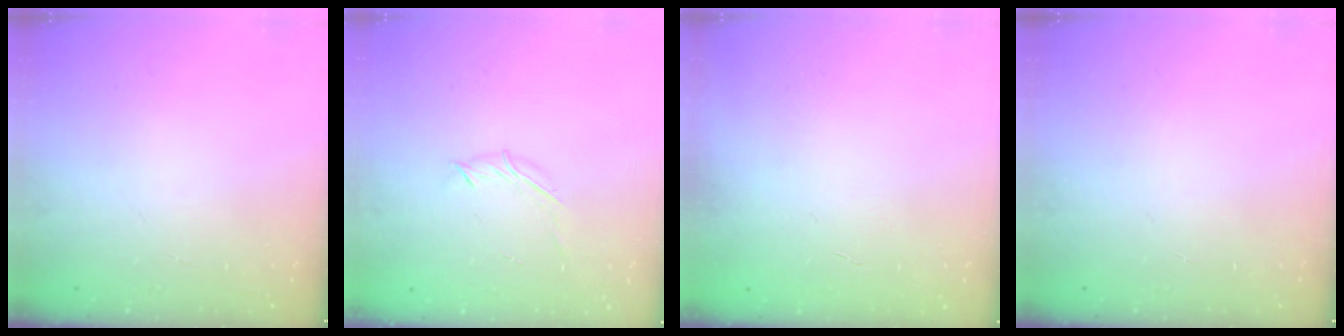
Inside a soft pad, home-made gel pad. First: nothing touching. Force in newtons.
{"total": 3.9, "press": 3.8, "slide": 0.8}
{"total": 0.0}
{"total": 0.0}